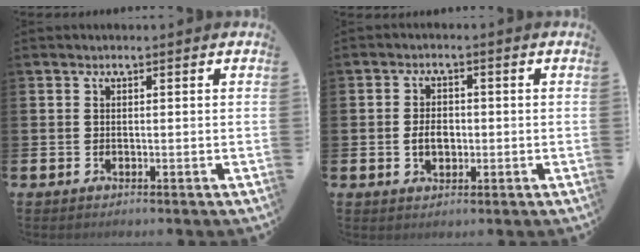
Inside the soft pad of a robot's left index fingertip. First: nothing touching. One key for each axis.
{"total": 3.2, "fx": -0.3, "fy": 2.2, "fz": 2.3, "tx": -0.029, "ty": -0.001, "tz": -0.011}